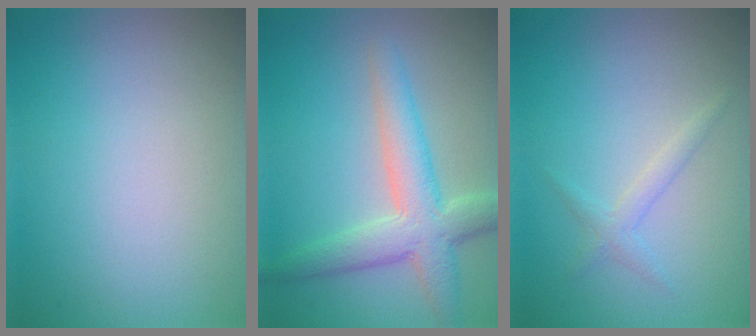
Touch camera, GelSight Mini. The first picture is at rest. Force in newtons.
{"total": 5.2, "press": 5.1, "slide": 0.4}
{"total": 1.4, "press": 1.4, "slide": 0.1}